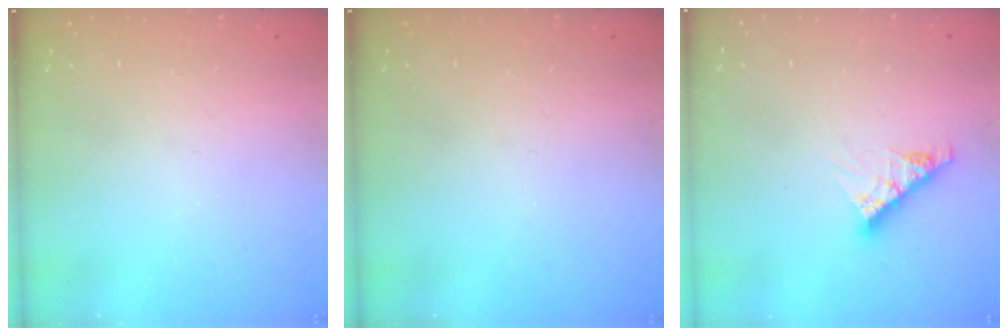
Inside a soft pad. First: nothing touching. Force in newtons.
{"total": 0.0}
{"total": 8.0, "press": 8.0, "slide": 0.7}